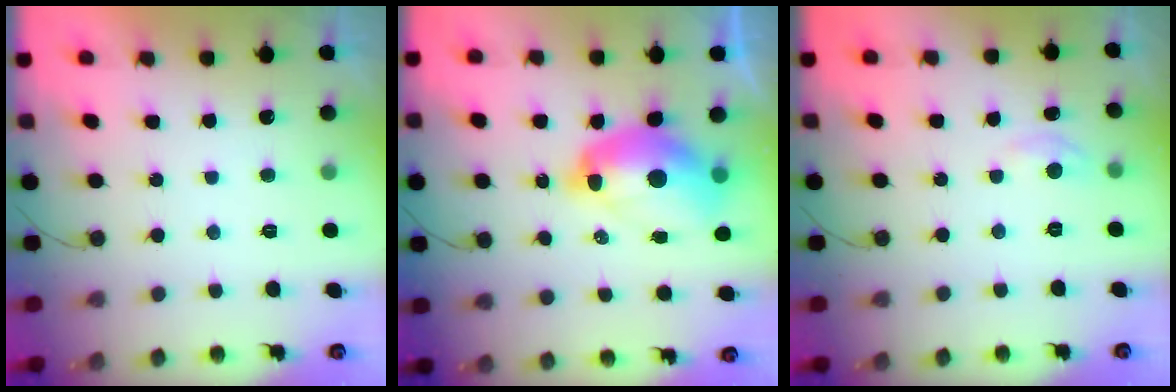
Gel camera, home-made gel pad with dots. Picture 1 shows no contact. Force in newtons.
{"total": 13.5, "press": 13.4, "slide": 1.4}
{"total": 3.6, "press": 3.6, "slide": 0.4}